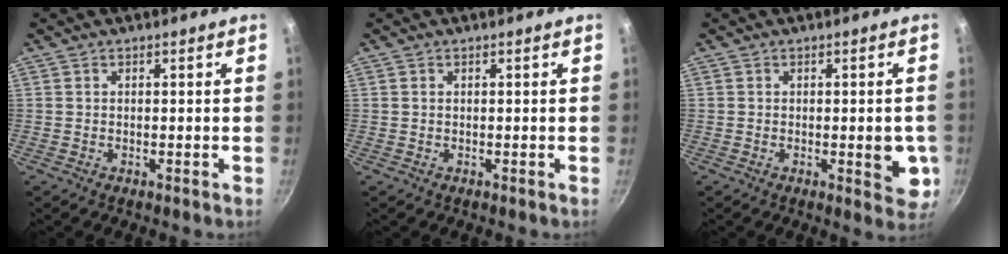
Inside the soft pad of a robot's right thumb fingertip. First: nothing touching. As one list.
[{"total": 0.0}, {"total": 6.5, "force": [-1.0, 2.6, 5.8], "torque": [-0.053, -0.007, -0.013]}]